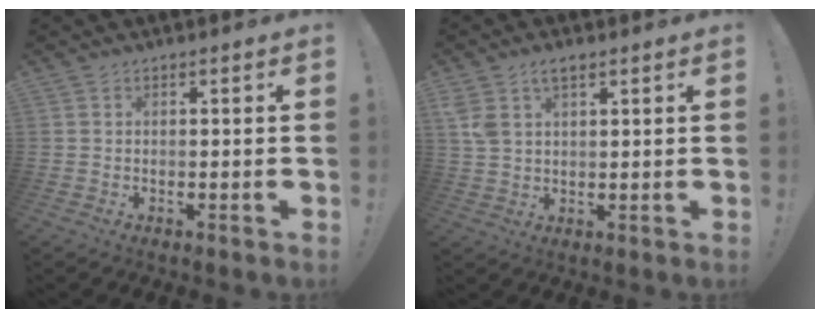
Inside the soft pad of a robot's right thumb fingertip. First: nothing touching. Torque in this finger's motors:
{"motor_torque": [0.04, 0.08, 0.43, 0.13, 0.00]}